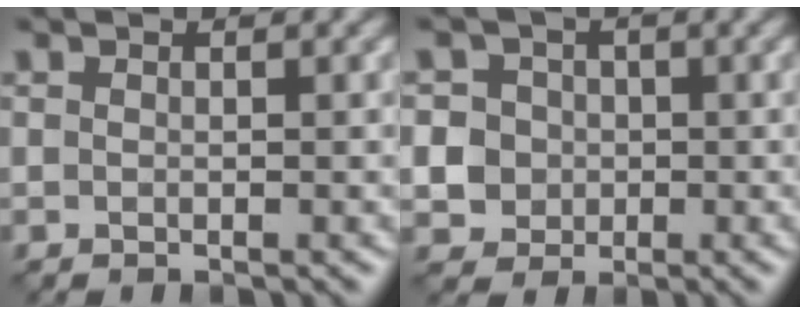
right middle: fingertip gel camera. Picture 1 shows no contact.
{"total": 6.6, "force": [-0.3, 6.3, 2.0], "torque": [-0.030, 0.020, -0.022]}